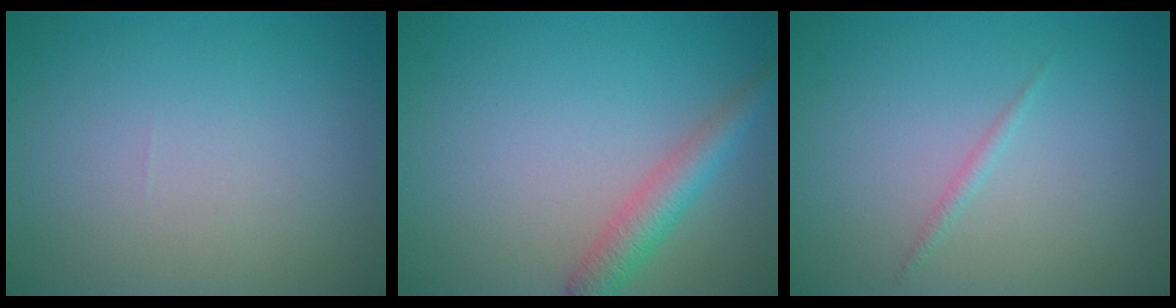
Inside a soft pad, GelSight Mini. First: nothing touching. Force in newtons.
{"total": 3.1, "press": 3.1, "slide": 0.1}
{"total": 0.7, "press": 0.7, "slide": 0.1}